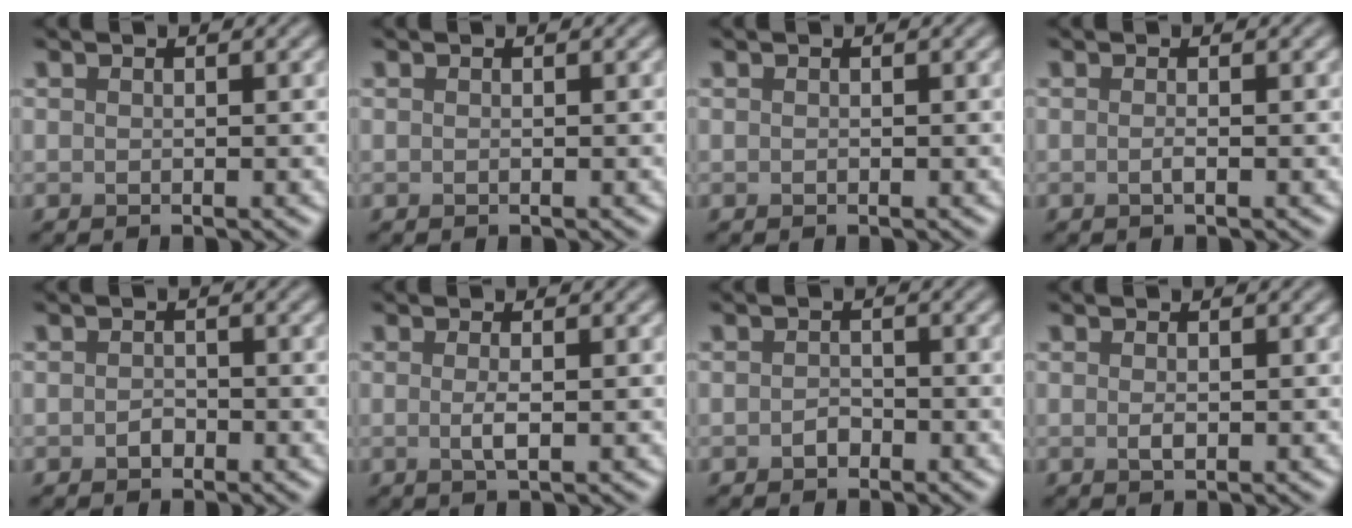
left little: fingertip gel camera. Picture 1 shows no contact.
{"total": 0.0}
{"total": 0.0}
{"total": 0.7, "force": [-0.1, 0.2, 0.7], "torque": [-0.012, -0.001, -0.005]}
{"total": 1.0, "force": [-0.5, 0.7, 0.5], "torque": [-0.010, -0.002, -0.010]}
{"total": 1.5, "force": [0.0, 0.3, 1.5], "torque": [-0.029, -0.001, -0.003]}
{"total": 1.1, "force": [-0.6, 0.7, 0.5], "torque": [-0.010, 0.000, -0.012]}
{"total": 0.9, "force": [0.0, 0.4, 0.8], "torque": [-0.018, -0.003, 0.000]}